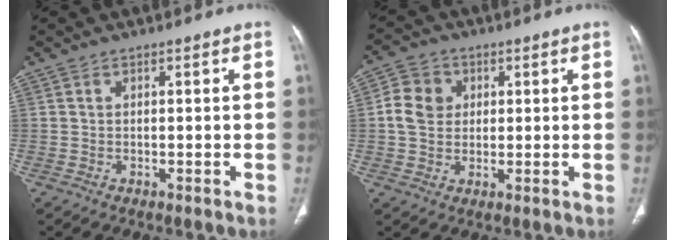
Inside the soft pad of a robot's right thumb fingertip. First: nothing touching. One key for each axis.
{"total": 6.9, "fx": 1.1, "fy": 5.9, "fz": 3.4, "tx": -0.051, "ty": 0.006, "tz": 0.015}